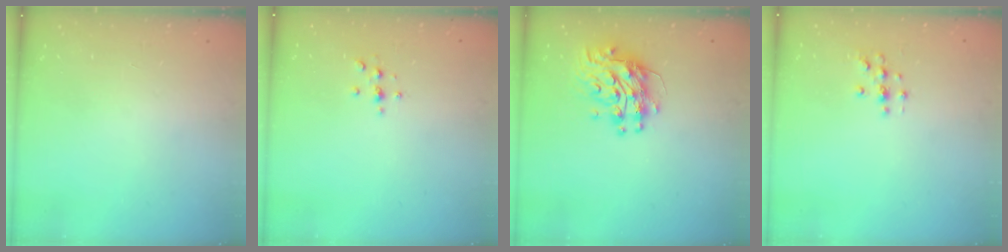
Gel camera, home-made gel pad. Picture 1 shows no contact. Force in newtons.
{"total": 2.2, "press": 2.1, "slide": 0.2}
{"total": 11.5, "press": 11.5, "slide": 1.0}
{"total": 2.0, "press": 2.0, "slide": 0.2}